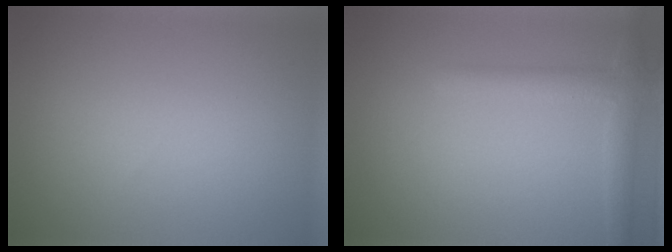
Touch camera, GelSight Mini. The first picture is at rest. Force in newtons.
{"total": 2.8, "press": 2.8, "slide": 0.2}